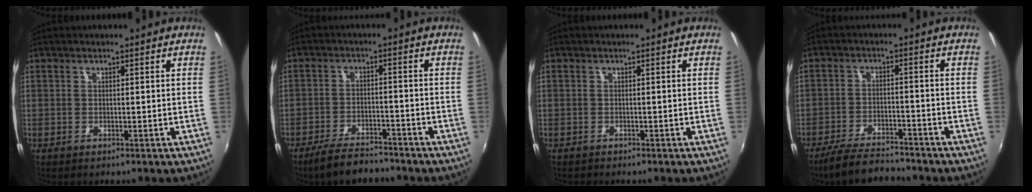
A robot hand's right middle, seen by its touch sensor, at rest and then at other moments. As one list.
[{"total": 7.7, "force": [-6.7, 2.1, 3.3], "torque": [-0.081, -0.006, -0.112]}, {"total": 0.8, "force": [-0.8, 0.3, 0.1], "torque": [-0.005, -0.003, -0.014]}, {"total": 9.0, "force": [-8.1, 1.8, 3.4], "torque": [-0.091, -0.007, -0.141]}]